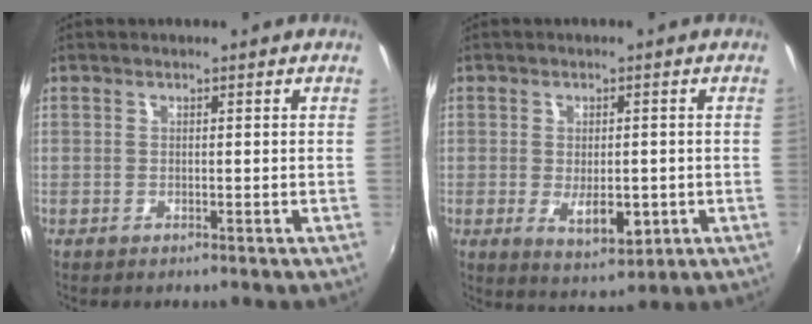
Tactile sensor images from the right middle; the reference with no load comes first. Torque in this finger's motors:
{"motor_torque": [0.20, -0.12, 0.06, 0.06]}